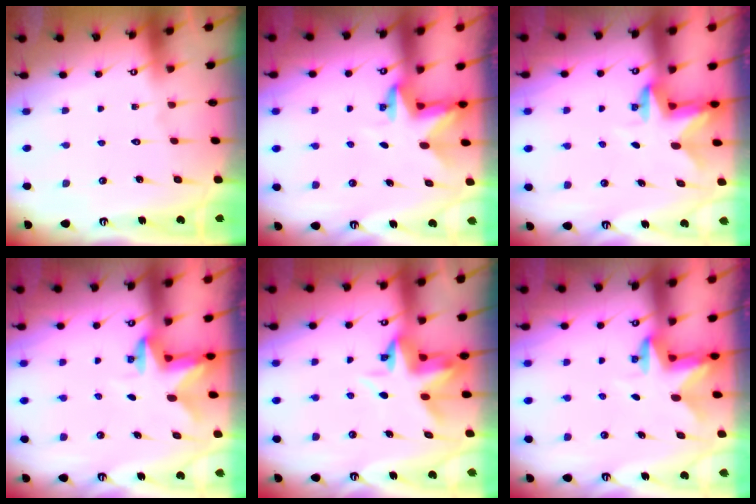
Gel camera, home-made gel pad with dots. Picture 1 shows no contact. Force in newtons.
{"total": 2.9, "press": 2.9, "slide": 0.1}
{"total": 2.8, "press": 2.7, "slide": 0.5}
{"total": 2.7, "press": 2.7, "slide": 0.5}
{"total": 5.1, "press": 4.9, "slide": 1.3}
{"total": 2.9, "press": 2.9, "slide": 0.5}